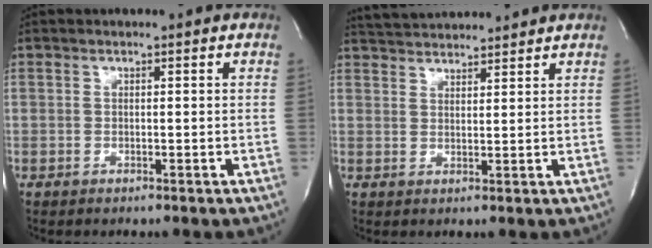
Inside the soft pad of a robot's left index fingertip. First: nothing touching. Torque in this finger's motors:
{"motor_torque": [0.11, -0.58, 0.17, 0.05]}